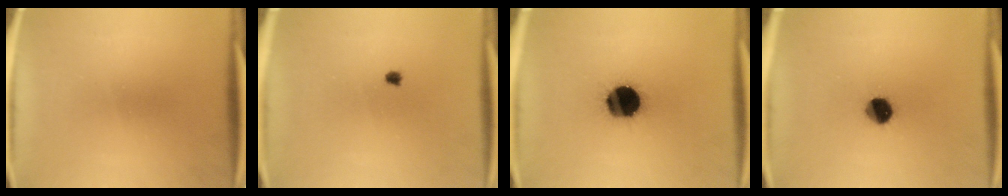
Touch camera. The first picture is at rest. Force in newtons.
{"total": 0.6}
{"total": 16.5}
{"total": 6.7}